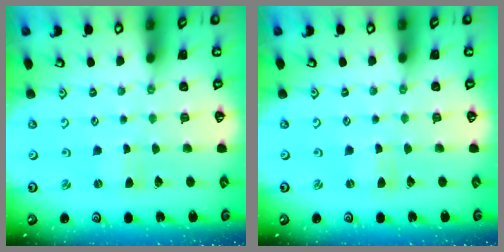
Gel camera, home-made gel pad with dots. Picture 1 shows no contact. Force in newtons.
{"total": 0.0}